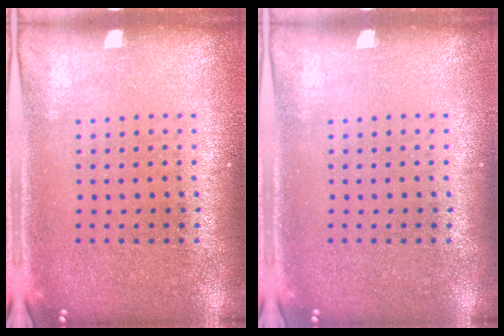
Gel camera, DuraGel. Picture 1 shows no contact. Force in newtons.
{"total": 0.0}